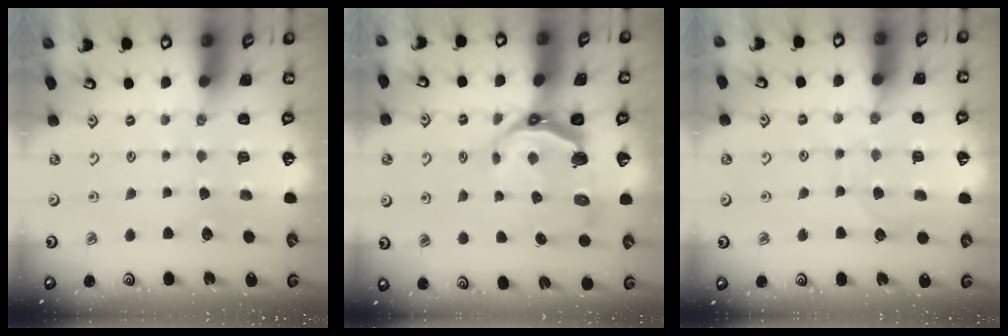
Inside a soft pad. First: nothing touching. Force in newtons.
{"total": 7.9, "press": 6.3, "slide": 4.8}
{"total": 7.9, "press": 7.9, "slide": 0.6}